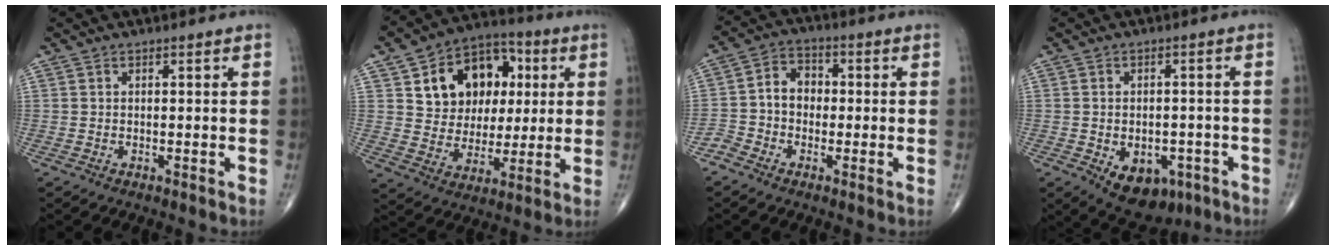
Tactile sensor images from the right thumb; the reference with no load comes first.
{"total": 17.1, "force": [5.0, 13.0, 10.0], "torque": [-0.108, 0.004, 0.085]}
{"total": 6.6, "force": [-1.8, 5.6, 3.1], "torque": [-0.037, 0.032, -0.048]}
{"total": 10.3, "force": [-4.4, 6.7, 6.4], "torque": [-0.070, 0.013, -0.049]}